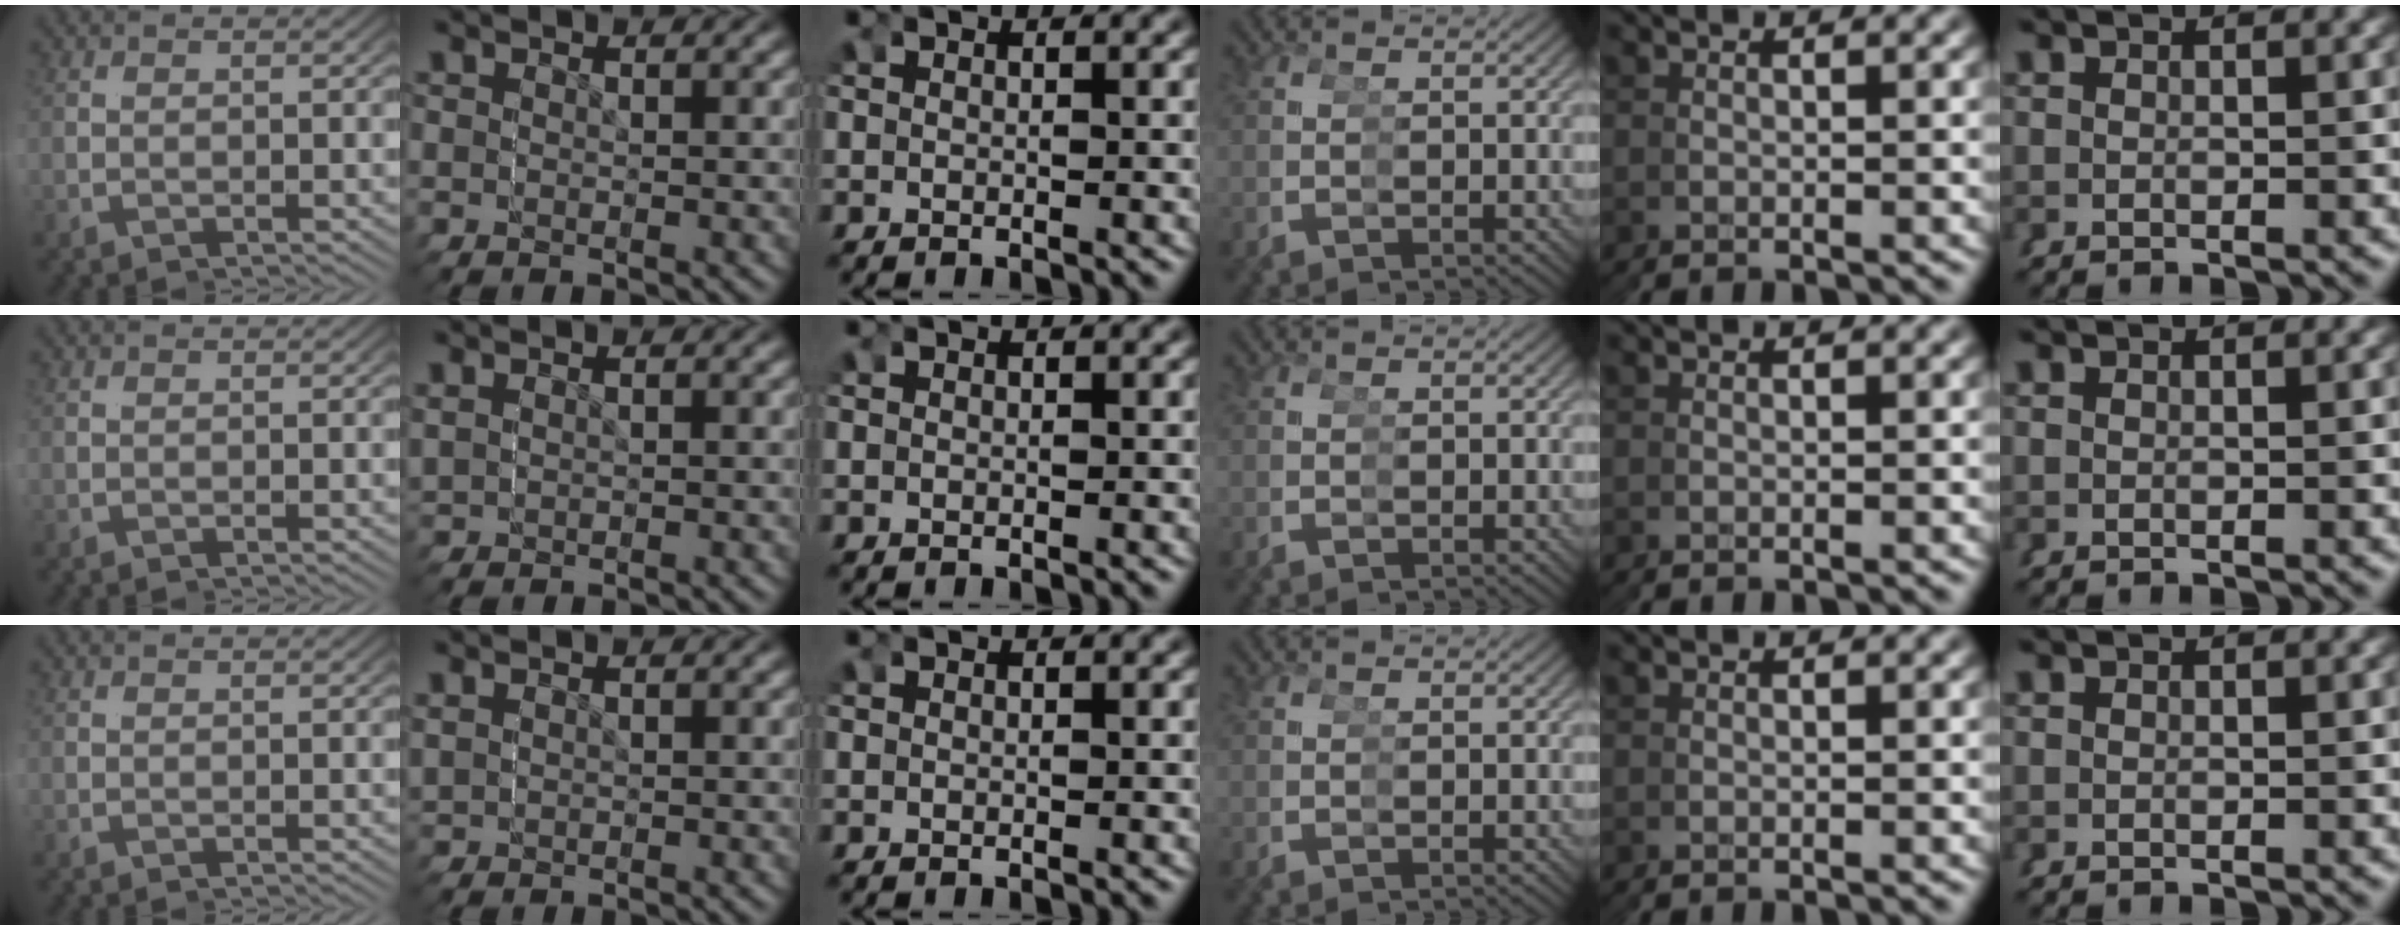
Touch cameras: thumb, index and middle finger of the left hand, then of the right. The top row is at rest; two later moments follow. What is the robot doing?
{"motion": "grasp_and_lifting", "object": "markers"}